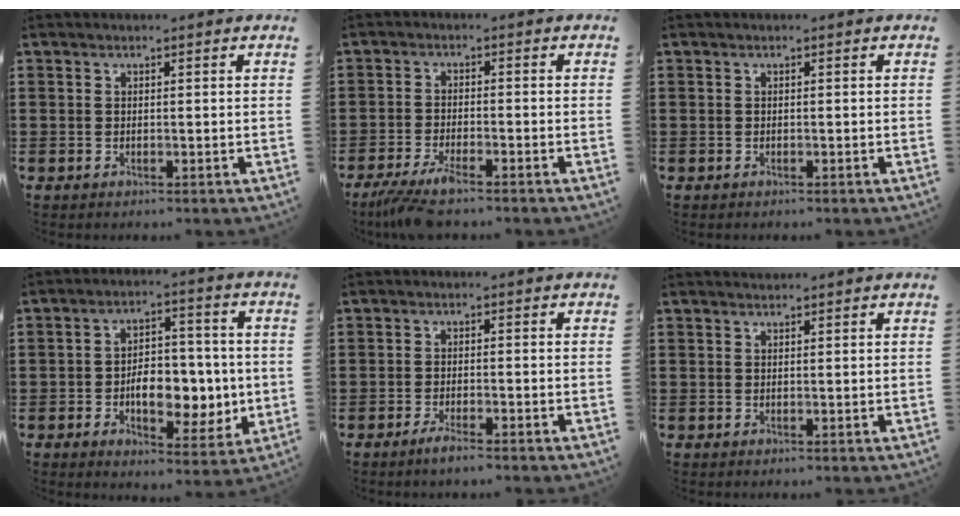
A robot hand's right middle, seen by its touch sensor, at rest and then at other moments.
{"total": 4.7, "force": [-3.9, 0.1, 2.6], "torque": [-0.063, -0.017, -0.076]}
{"total": 0.0}
{"total": 7.7, "force": [-1.6, 4.6, 5.9], "torque": [-0.084, 0.003, -0.032]}
{"total": 2.2, "force": [-1.7, 0.1, 1.5], "torque": [-0.025, 0.000, -0.030]}
{"total": 0.7, "force": [0.7, 0.1, 0.0], "torque": [-0.002, 0.000, 0.013]}